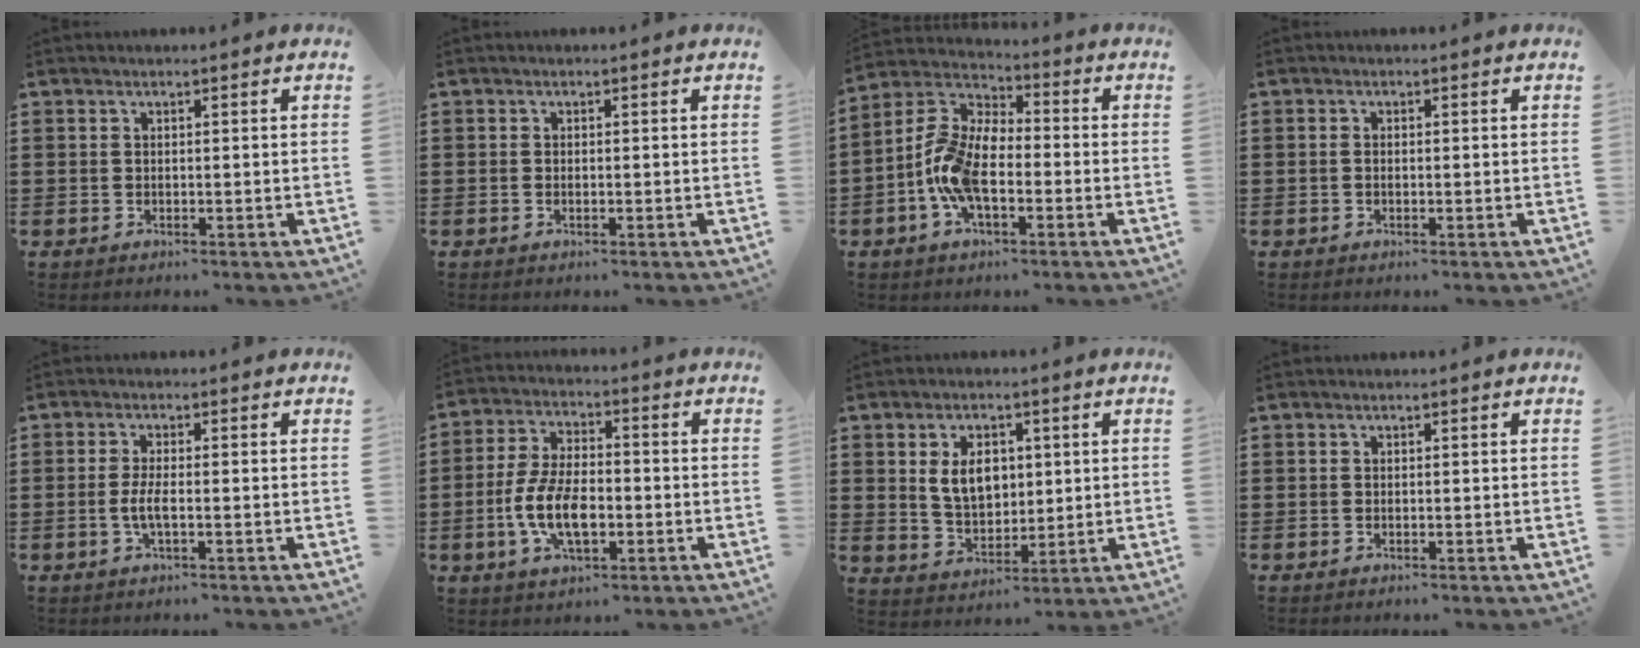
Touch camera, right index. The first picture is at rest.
{"total": 0.5, "force": [-0.2, 0.2, 0.5], "torque": [-0.011, -0.003, -0.003]}
{"total": 9.5, "force": [-2.5, 4.8, 7.8], "torque": [-0.200, -0.004, -0.057]}
{"total": 0.7, "force": [-0.2, 0.3, 0.6], "torque": [-0.014, -0.004, -0.004]}
{"total": 3.4, "force": [-0.9, 0.7, 3.2], "torque": [-0.072, -0.004, -0.021]}
{"total": 8.9, "force": [-2.4, 4.3, 7.4], "torque": [-0.176, -0.006, -0.051]}
{"total": 6.6, "force": [1.4, 4.5, 4.6], "torque": [-0.088, 0.011, 0.020]}
{"total": 0.0}